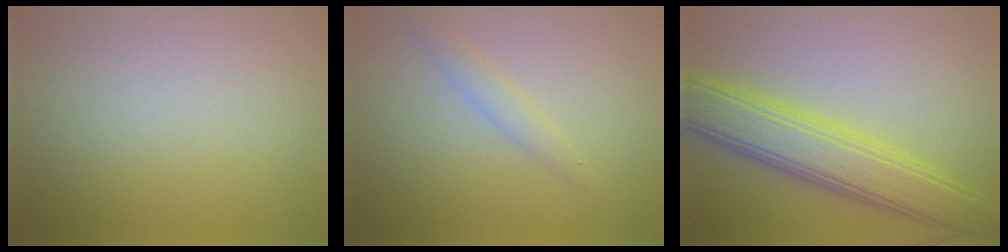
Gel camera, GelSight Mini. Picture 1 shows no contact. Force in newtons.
{"total": 1.7, "press": 1.7, "slide": 0.1}
{"total": 7.5, "press": 7.5, "slide": 0.3}